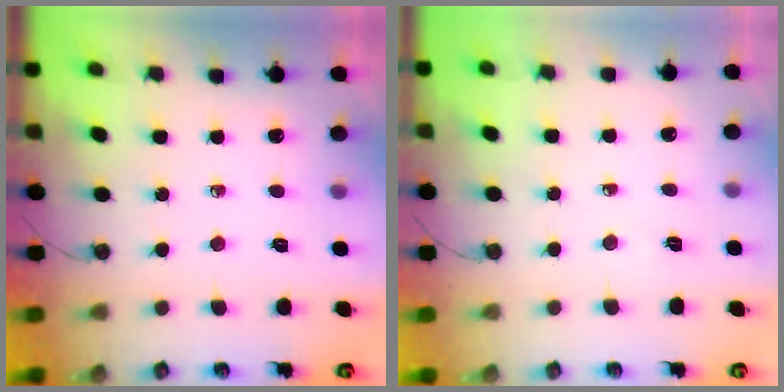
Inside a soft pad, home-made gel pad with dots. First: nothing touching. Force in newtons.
{"total": 14.0, "press": 3.7, "slide": 13.5}